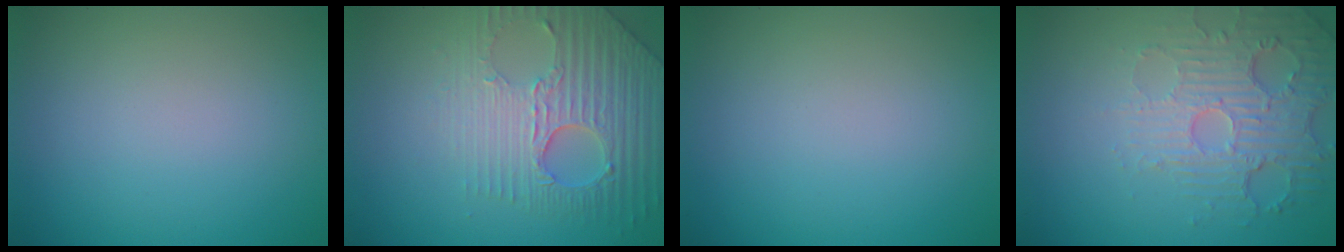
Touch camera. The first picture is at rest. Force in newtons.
{"total": 4.8, "press": 4.5, "slide": 1.7}
{"total": 0.0}
{"total": 5.5, "press": 3.7, "slide": 4.1}